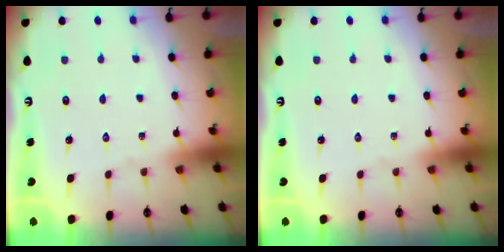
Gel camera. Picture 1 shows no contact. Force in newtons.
{"total": 0.0}